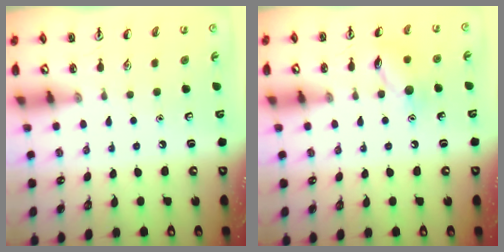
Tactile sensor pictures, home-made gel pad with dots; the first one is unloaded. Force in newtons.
{"total": 9.3, "press": 9.3, "slide": 0.5}